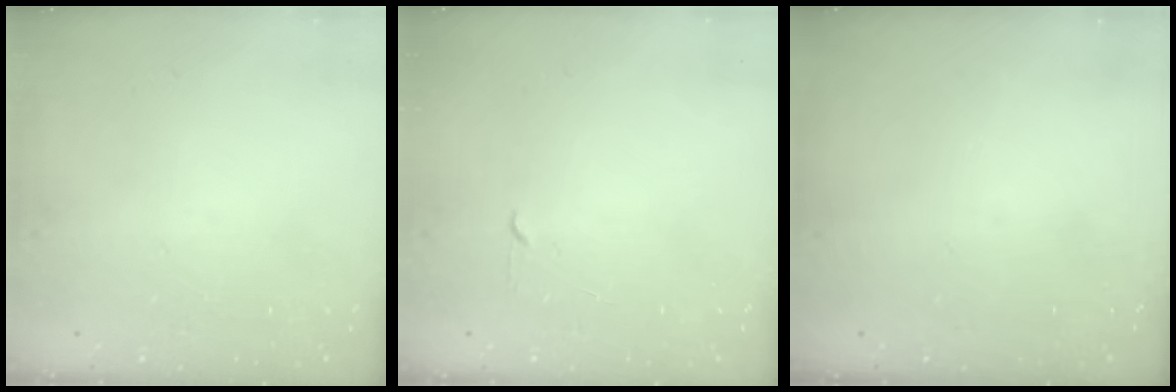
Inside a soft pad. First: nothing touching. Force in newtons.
{"total": 2.3, "press": 2.2, "slide": 0.3}
{"total": 0.0}